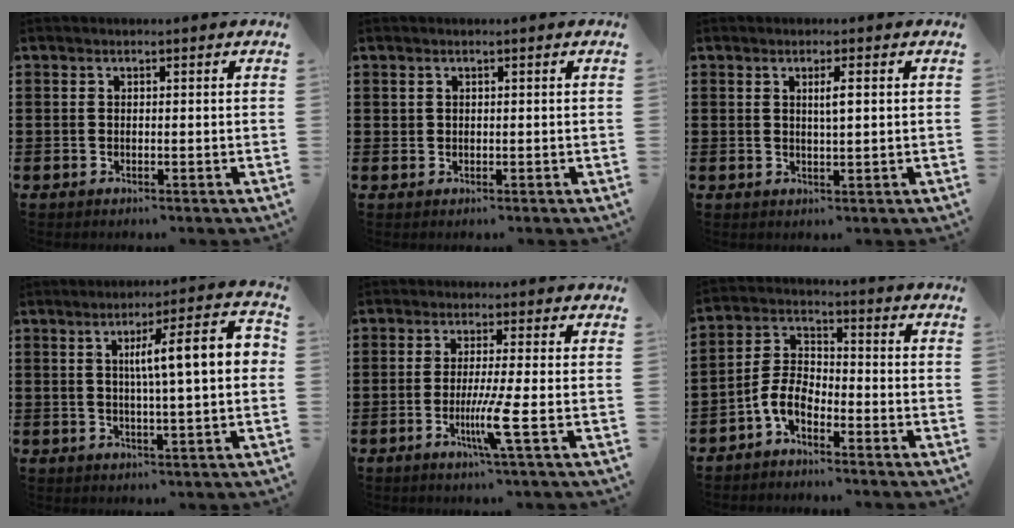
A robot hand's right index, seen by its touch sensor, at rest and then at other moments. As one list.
[{"total": 0.8, "force": [0.4, 0.6, 0.2], "torque": [-0.005, 0.002, 0.009]}, {"total": 2.3, "force": [0.6, 0.2, 2.2], "torque": [-0.044, 0.000, 0.007]}, {"total": 9.8, "force": [1.5, 1.0, 9.7], "torque": [-0.163, -0.001, 0.015]}, {"total": 6.3, "force": [-1.9, -0.8, 5.9], "torque": [-0.107, -0.024, -0.035]}, {"total": 5.3, "force": [-3.3, 2.4, 3.4], "torque": [-0.089, 0.004, -0.071]}]